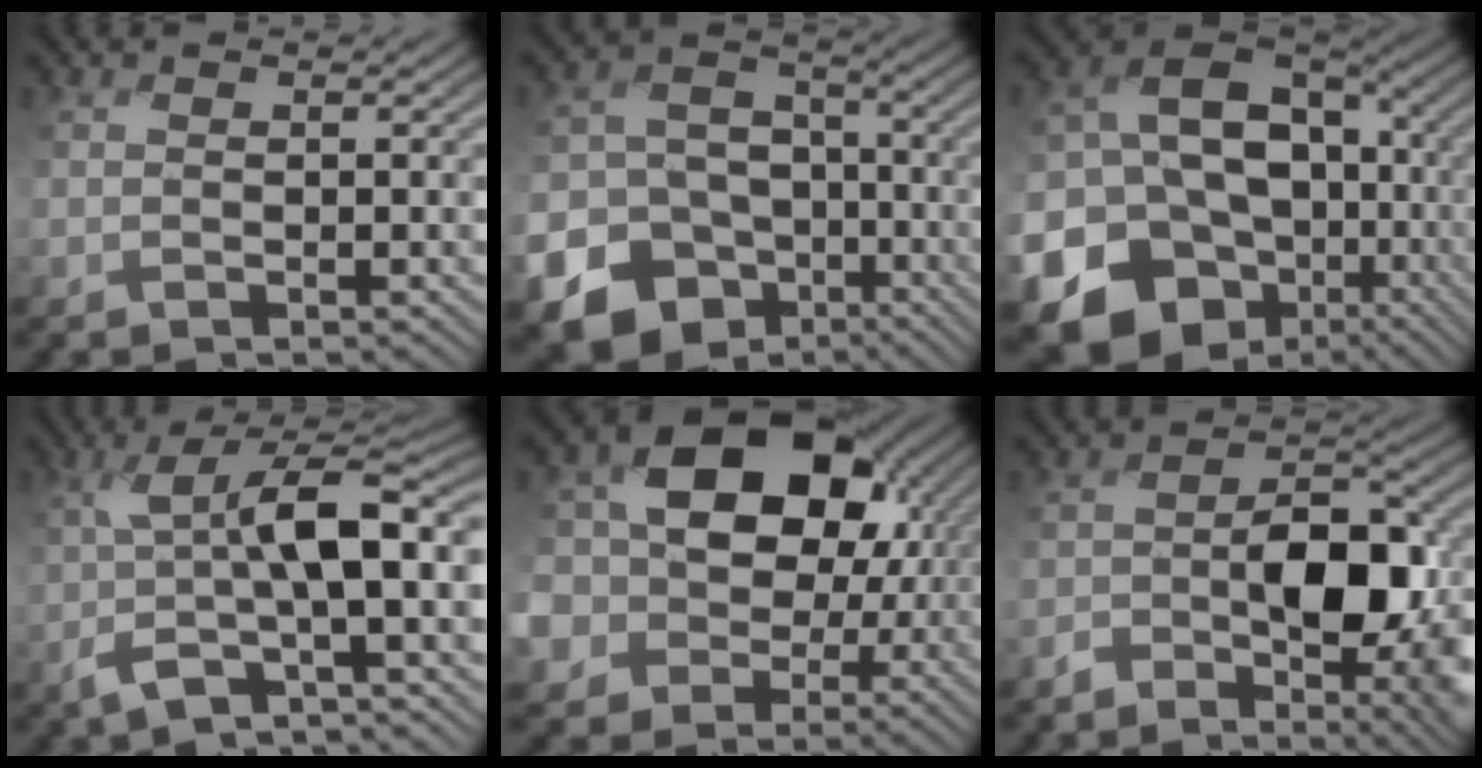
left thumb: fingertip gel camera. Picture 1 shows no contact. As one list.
[{"total": 19.5, "force": [-11.0, 14.9, 6.2], "torque": [-0.165, -0.076, -0.172]}, {"total": 20.5, "force": [-6.3, 16.5, 10.4], "torque": [-0.233, -0.035, -0.094]}, {"total": 10.3, "force": [-0.6, 3.7, 9.6], "torque": [-0.181, 0.008, -0.017]}, {"total": 19.7, "force": [2.8, 16.2, 10.8], "torque": [-0.237, 0.012, 0.035]}, {"total": 8.7, "force": [-3.0, 4.9, 6.5], "torque": [-0.086, -0.003, -0.052]}]